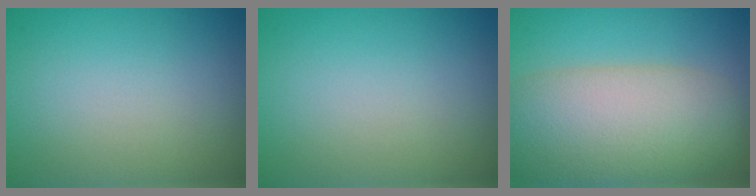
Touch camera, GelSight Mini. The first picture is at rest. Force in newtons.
{"total": 0.0}
{"total": 10.1, "press": 10.1, "slide": 0.7}